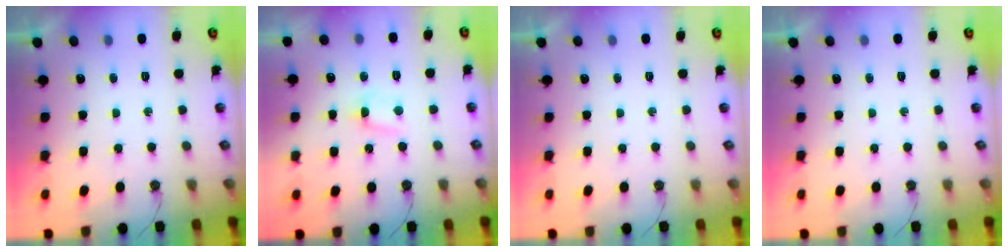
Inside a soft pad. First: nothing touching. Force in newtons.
{"total": 3.4, "press": 3.4, "slide": 0.3}
{"total": 0.0}
{"total": 0.0}